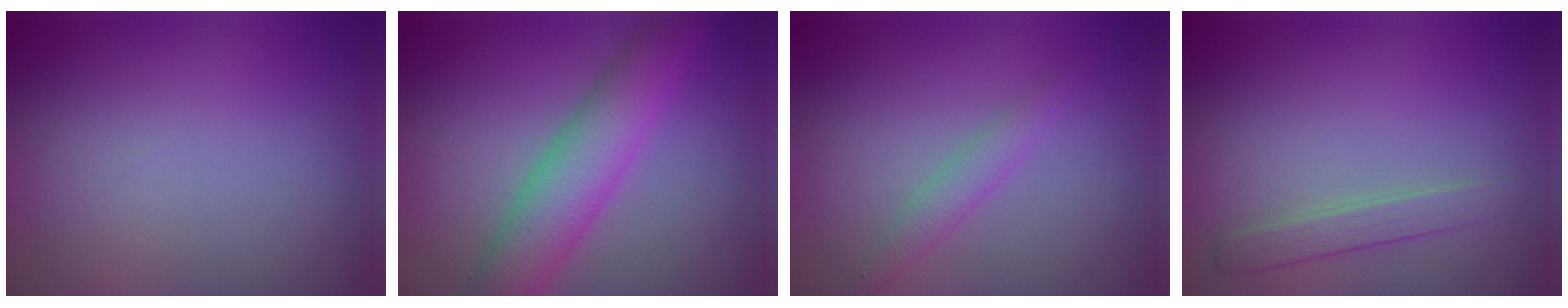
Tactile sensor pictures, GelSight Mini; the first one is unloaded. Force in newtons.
{"total": 6.0, "press": 6.0, "slide": 0.0}
{"total": 1.7, "press": 1.7, "slide": 0.1}
{"total": 1.7, "press": 1.7, "slide": 0.0}